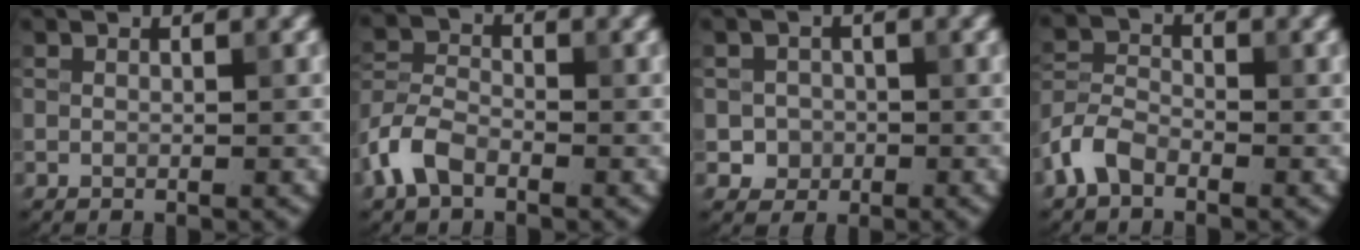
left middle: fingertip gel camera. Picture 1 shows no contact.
{"total": 3.9, "force": [-2.4, 2.2, 2.2], "torque": [-0.049, 0.004, -0.061]}
{"total": 1.8, "force": [-0.4, 1.8, 0.3], "torque": [0.007, -0.004, -0.005]}
{"total": 3.2, "force": [-2.1, 1.8, 1.7], "torque": [-0.034, 0.006, -0.055]}